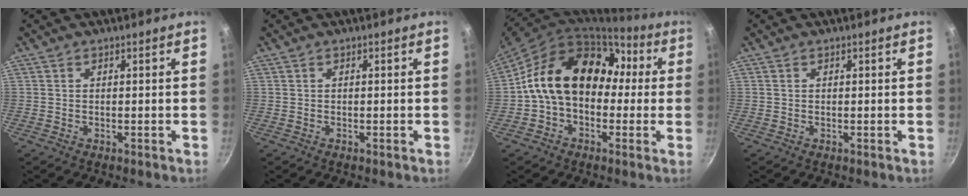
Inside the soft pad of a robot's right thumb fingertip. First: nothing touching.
{"total": 0.0}
{"total": 18.6, "force": [1.0, 13.6, 12.7], "torque": [-0.178, 0.058, 0.006]}
{"total": 0.0}